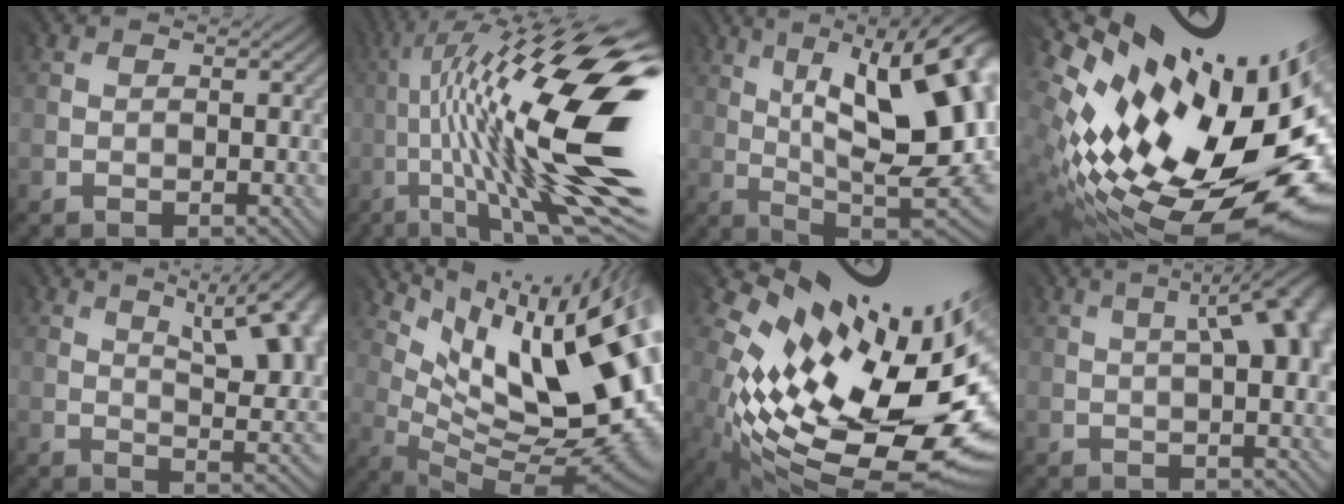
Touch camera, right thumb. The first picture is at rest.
{"total": 21.1, "force": [0.0, 4.5, 20.6], "torque": [-0.346, 0.029, 0.012]}
{"total": 19.3, "force": [3.6, 7.4, 17.5], "torque": [-0.238, 0.027, 0.057]}
{"total": 18.4, "force": [1.8, 9.0, 16.0], "torque": [-0.277, -0.037, 0.056]}
{"total": 16.9, "force": [6.9, 7.2, 13.6], "torque": [-0.159, 0.039, 0.104]}
{"total": 17.6, "force": [6.1, 5.1, 15.7], "torque": [-0.239, 0.013, 0.122]}
{"total": 17.5, "force": [1.4, 8.2, 15.4], "torque": [-0.255, -0.039, 0.047]}
{"total": 8.5, "force": [1.5, 2.4, 8.0], "torque": [-0.080, 0.025, 0.002]}